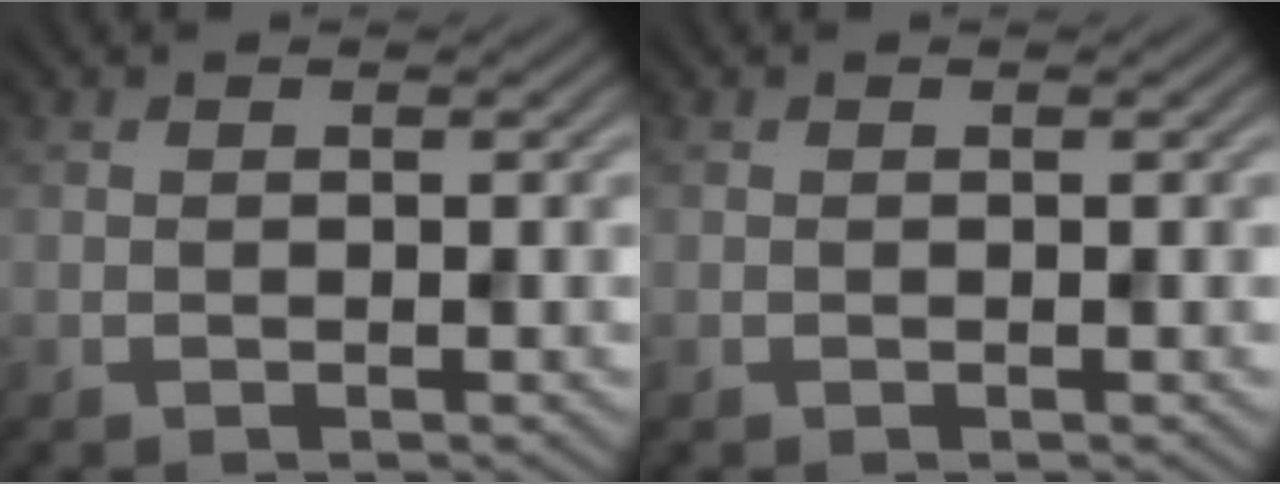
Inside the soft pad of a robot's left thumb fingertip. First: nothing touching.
{"total": 0.0}